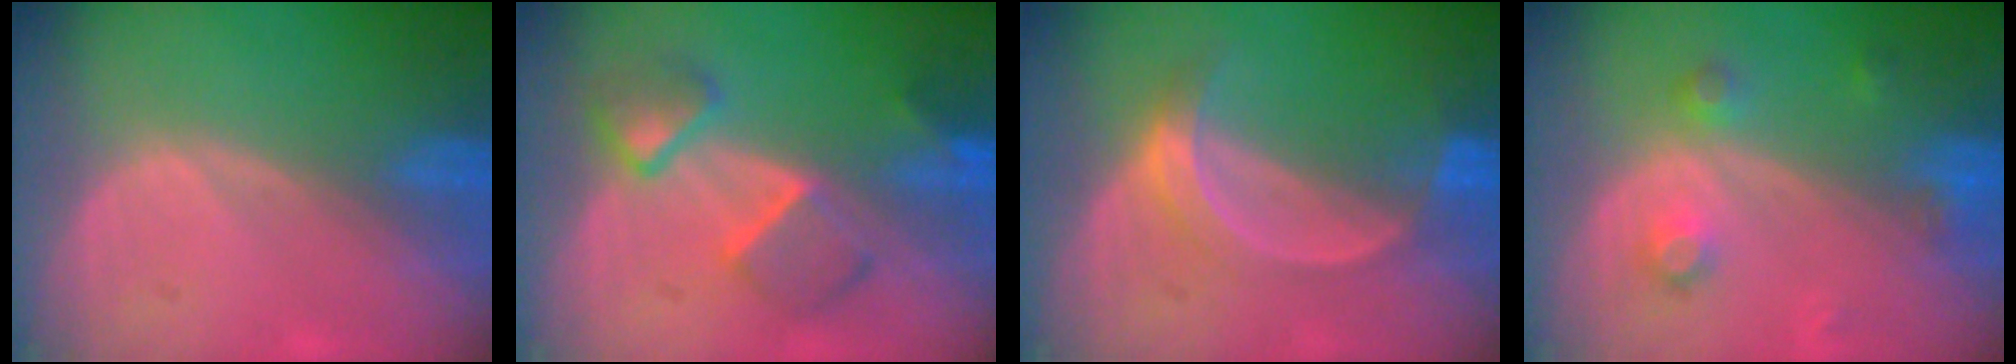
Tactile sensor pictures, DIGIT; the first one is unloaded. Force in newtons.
{"total": 6.6, "press": 6.6, "slide": 1.1}
{"total": 5.1, "press": 4.8, "slide": 2.0}
{"total": 3.8, "press": 3.3, "slide": 1.7}